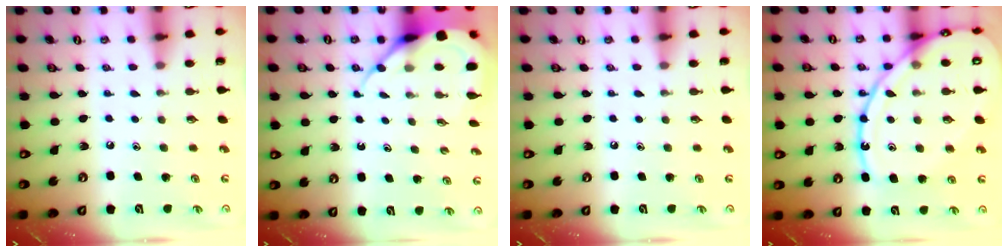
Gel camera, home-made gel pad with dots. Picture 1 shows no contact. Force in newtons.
{"total": 7.9, "press": 7.8, "slide": 0.7}
{"total": 0.0}
{"total": 17.3, "press": 17.2, "slide": 1.8}